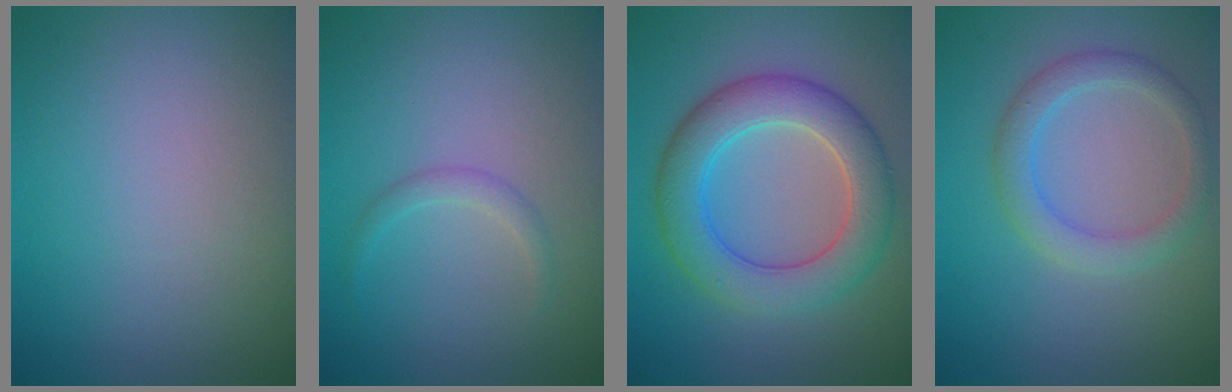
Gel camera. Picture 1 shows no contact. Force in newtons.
{"total": 1.1, "press": 1.1, "slide": 0.1}
{"total": 6.5, "press": 6.5, "slide": 0.3}
{"total": 2.9, "press": 2.9, "slide": 0.2}